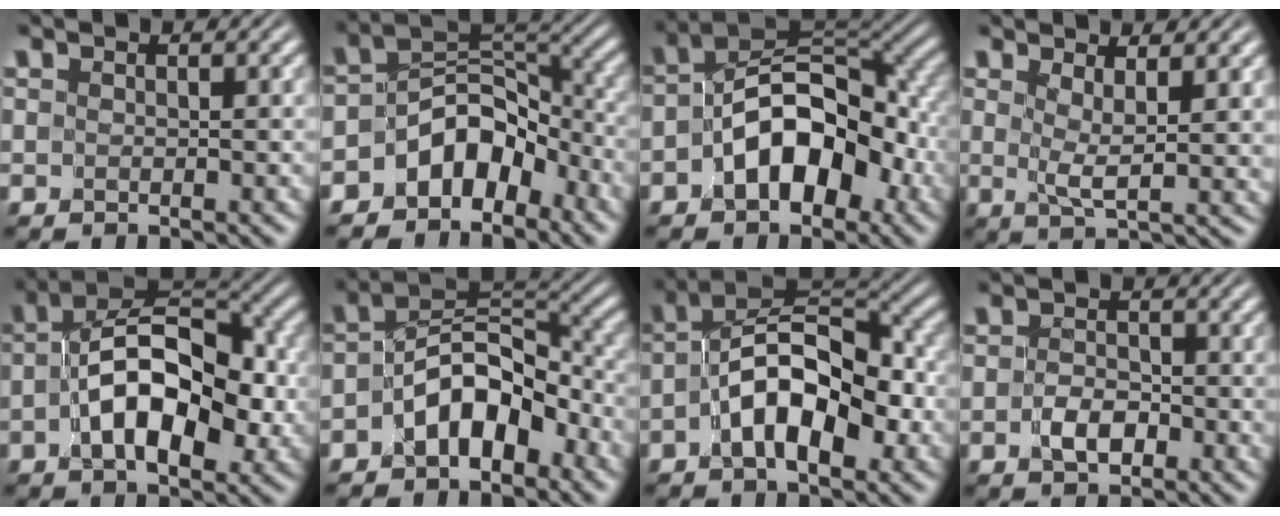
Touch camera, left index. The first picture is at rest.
{"total": 6.1, "force": [-3.9, 3.7, 2.9], "torque": [-0.013, 0.011, -0.077]}
{"total": 8.3, "force": [-2.7, 5.0, 6.0], "torque": [-0.085, 0.017, -0.057]}
{"total": 3.3, "force": [1.4, 0.8, 2.8], "torque": [-0.056, -0.009, 0.029]}
{"total": 9.0, "force": [-1.5, 4.9, 7.4], "torque": [-0.117, 0.019, -0.031]}
{"total": 6.0, "force": [-3.1, 3.3, 3.9], "torque": [-0.047, 0.015, -0.067]}
{"total": 7.9, "force": [-2.1, 4.0, 6.5], "torque": [-0.101, 0.022, -0.043]}
{"total": 2.1, "force": [-0.9, 1.4, 1.3], "torque": [-0.023, -0.001, -0.018]}